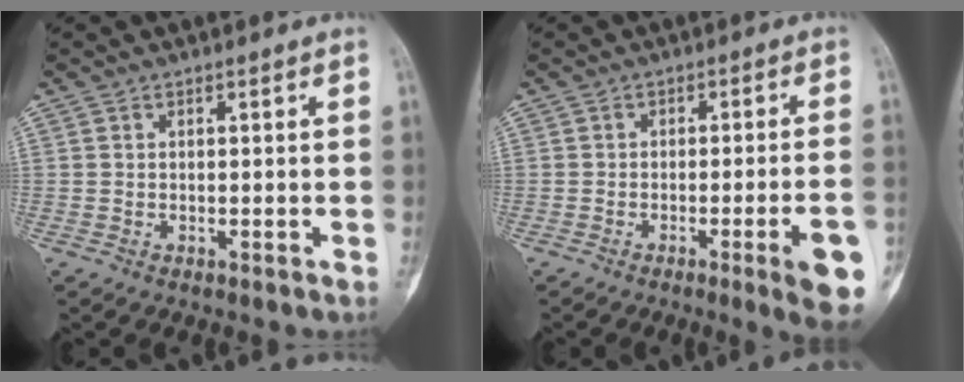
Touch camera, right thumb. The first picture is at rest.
{"total": 9.1, "force": [-3.7, 0.8, 8.3], "torque": [-0.106, 0.006, -0.045]}